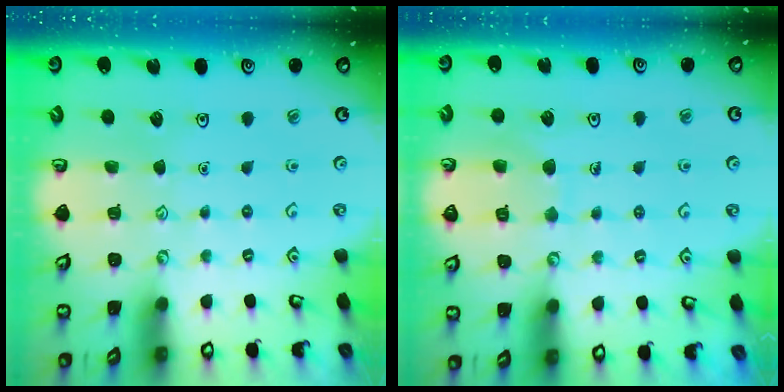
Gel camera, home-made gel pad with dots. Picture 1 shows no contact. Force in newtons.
{"total": 6.6, "press": 6.6, "slide": 0.5}